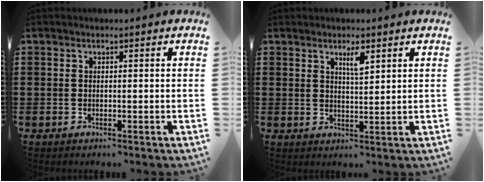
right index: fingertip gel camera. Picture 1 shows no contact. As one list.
[{"total": 3.0, "force": [1.8, 0.7, 2.3], "torque": [-0.034, -0.003, 0.026]}]